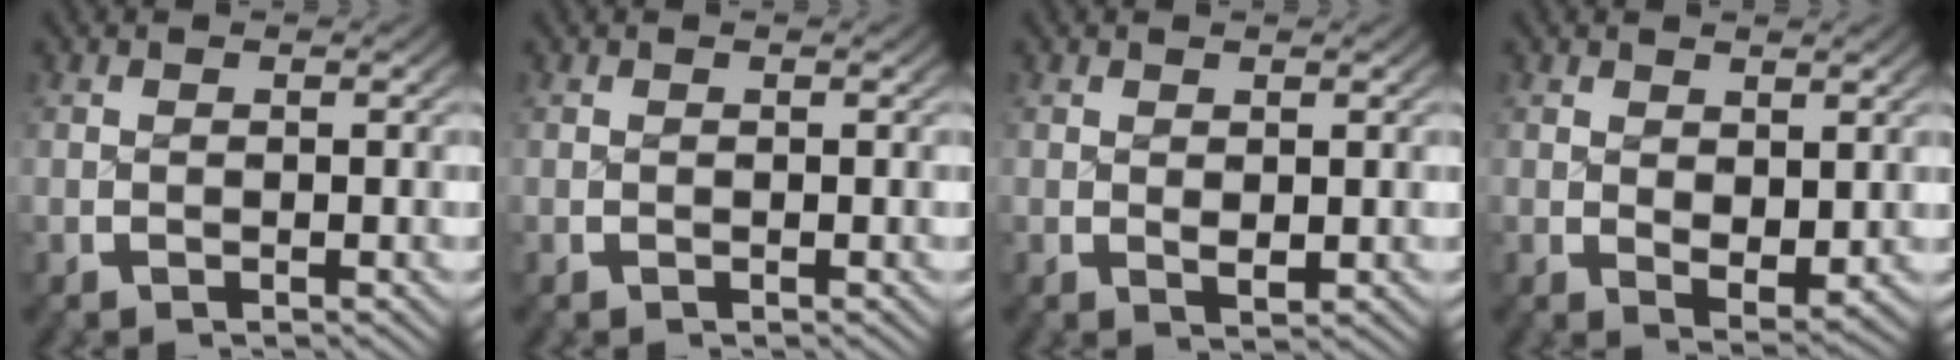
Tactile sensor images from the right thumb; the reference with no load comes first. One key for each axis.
{"total": 0.0}
{"total": 1.0, "fx": 0.5, "fy": 0.5, "fz": 0.7, "tx": -0.012, "ty": -0.005, "tz": 0.014}
{"total": 2.3, "fx": 0.7, "fy": 1.3, "fz": 1.7, "tx": -0.025, "ty": -0.013, "tz": 0.021}